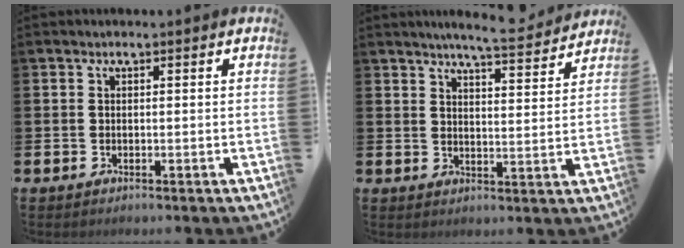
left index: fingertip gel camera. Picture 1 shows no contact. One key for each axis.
{"total": 6.5, "fx": 6.1, "fy": 0.0, "fz": 2.0, "tx": -0.045, "ty": -0.033, "tz": 0.107}